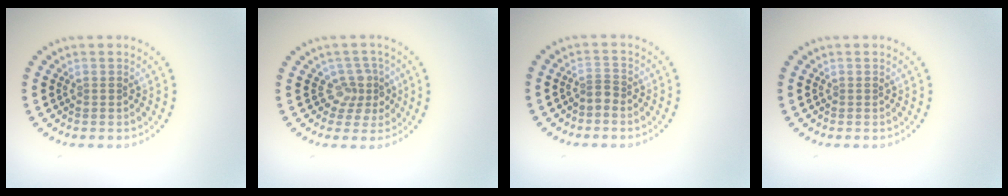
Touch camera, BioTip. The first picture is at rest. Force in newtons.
{"total": 2.7, "press": 2.0, "slide": 1.8}
{"total": 0.9, "press": 0.5, "slide": 0.7}
{"total": 0.0}